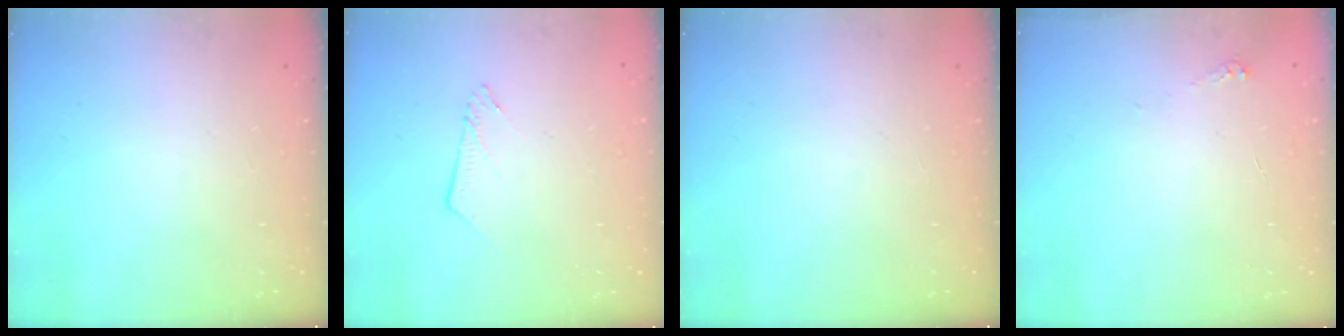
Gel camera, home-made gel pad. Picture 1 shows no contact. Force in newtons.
{"total": 4.2, "press": 4.2, "slide": 0.2}
{"total": 0.0}
{"total": 2.5, "press": 2.5, "slide": 0.3}